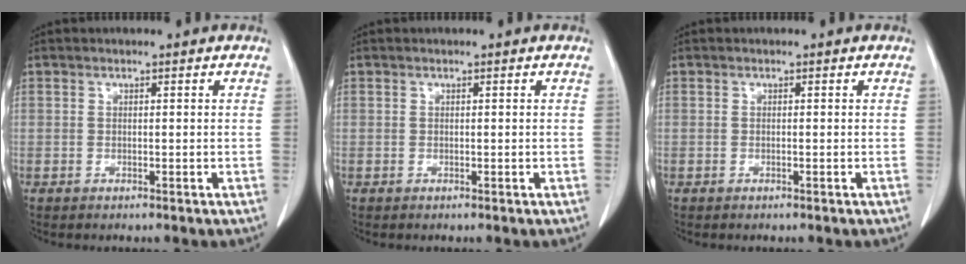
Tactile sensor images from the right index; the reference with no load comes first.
{"total": 0.0}
{"total": 0.0}